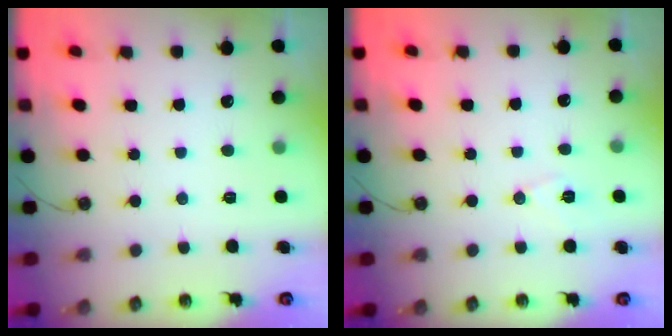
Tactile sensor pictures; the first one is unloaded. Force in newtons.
{"total": 7.2, "press": 5.6, "slide": 4.6}